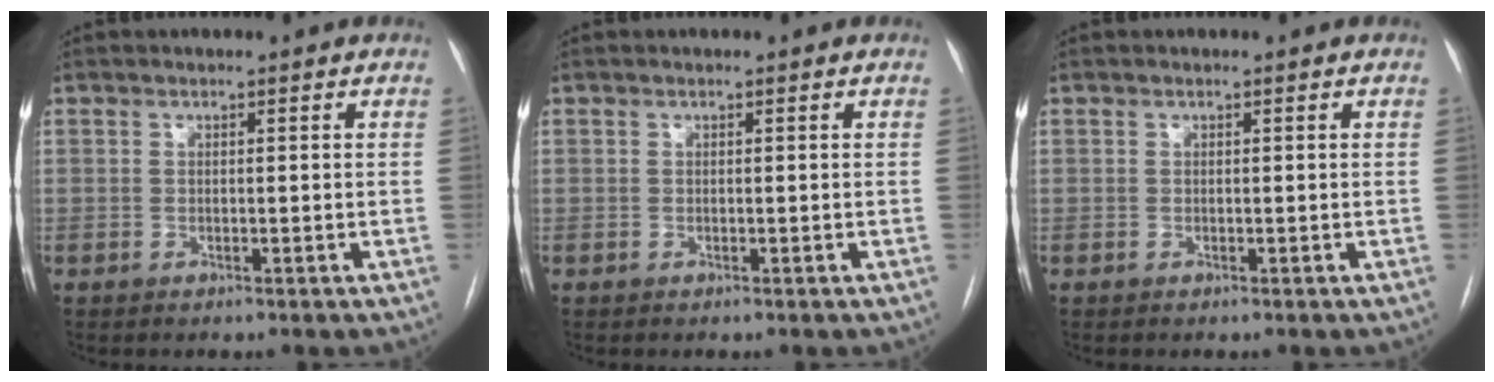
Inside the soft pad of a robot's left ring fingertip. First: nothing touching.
{"total": 0.0}
{"total": 0.0}